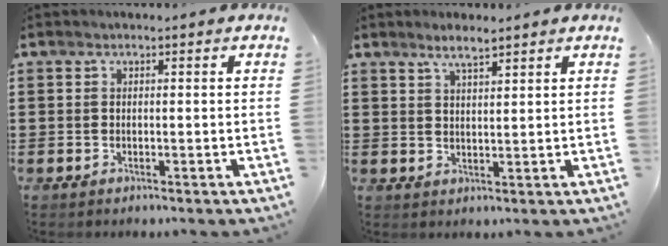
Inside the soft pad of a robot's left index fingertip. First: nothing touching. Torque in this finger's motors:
{"motor_torque": [1.87, 0.18, 0.30, 0.04]}